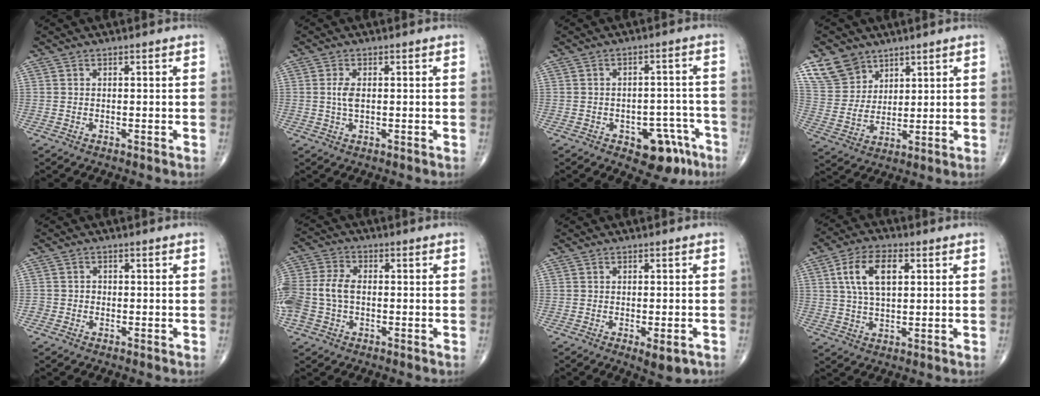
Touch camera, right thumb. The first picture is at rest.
{"total": 2.6, "force": [0.2, 1.3, 2.3], "torque": [-0.051, 0.001, 0.005]}
{"total": 9.2, "force": [-4.9, 5.3, 5.7], "torque": [-0.037, 0.042, -0.056]}
{"total": 9.6, "force": [6.4, 6.6, 2.5], "torque": [-0.028, -0.031, 0.138]}
{"total": 1.6, "force": [-0.7, 1.4, 0.1], "torque": [0.010, 0.009, -0.018]}
{"total": 10.7, "force": [-1.3, 7.3, 7.8], "torque": [-0.183, 0.025, -0.029]}
{"total": 4.4, "force": [-1.9, 1.5, 3.7], "torque": [-0.047, -0.002, -0.019]}
{"total": 9.8, "force": [2.8, 5.1, 7.9], "torque": [-0.141, 0.005, 0.049]}